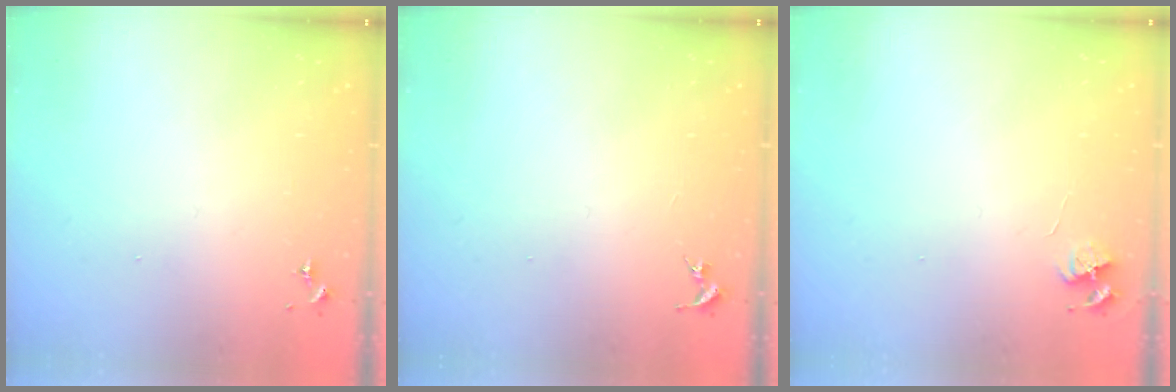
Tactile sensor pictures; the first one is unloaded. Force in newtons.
{"total": 0.0}
{"total": 4.5, "press": 4.4, "slide": 0.6}